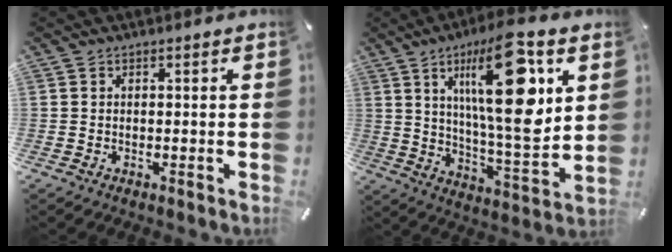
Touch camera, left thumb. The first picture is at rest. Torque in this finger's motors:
{"motor_torque": [2.51, 2.50, 2.02, -0.75, 0.33]}